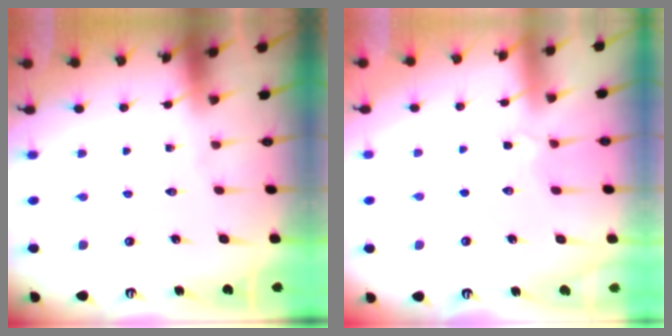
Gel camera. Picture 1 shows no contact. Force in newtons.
{"total": 3.8, "press": 3.8, "slide": 0.5}